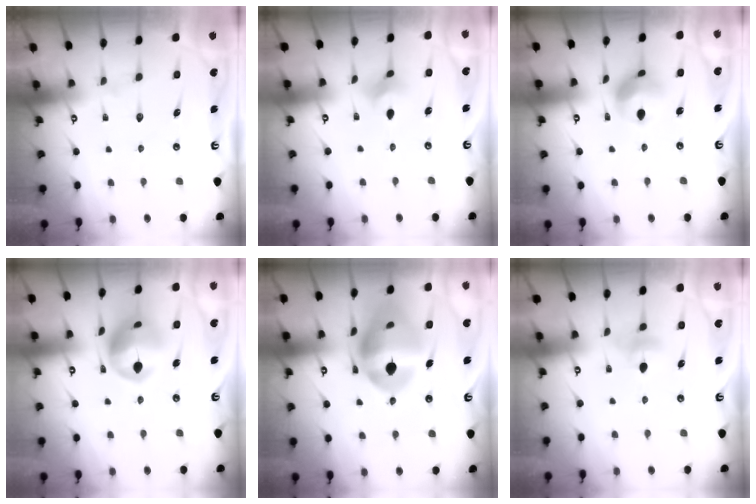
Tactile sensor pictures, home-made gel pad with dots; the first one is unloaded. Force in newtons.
{"total": 2.0, "press": 2.0, "slide": 0.4}
{"total": 7.5, "press": 7.4, "slide": 0.5}
{"total": 13.2, "press": 13.0, "slide": 1.9}
{"total": 16.3, "press": 16.2, "slide": 1.9}
{"total": 3.7, "press": 3.6, "slide": 0.8}